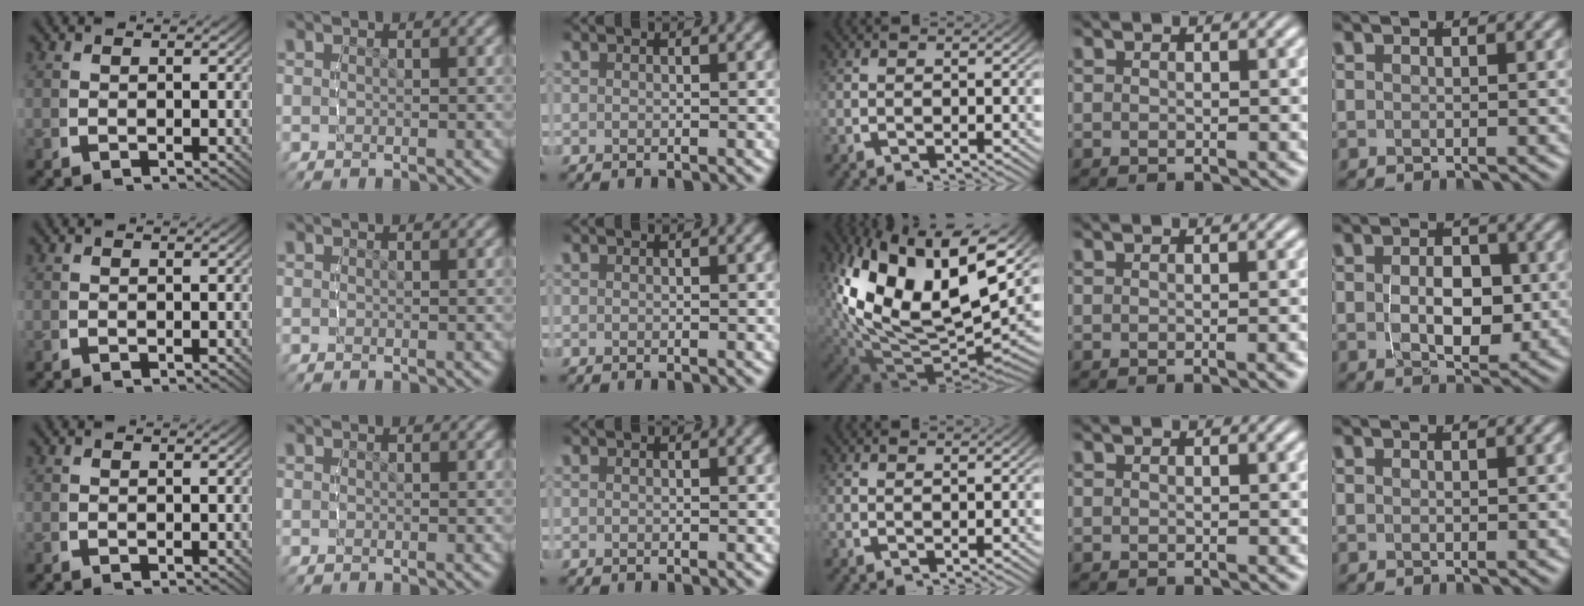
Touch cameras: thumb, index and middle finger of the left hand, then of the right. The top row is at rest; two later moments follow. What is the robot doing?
{"motion": "lift_and_place", "object": "tape"}